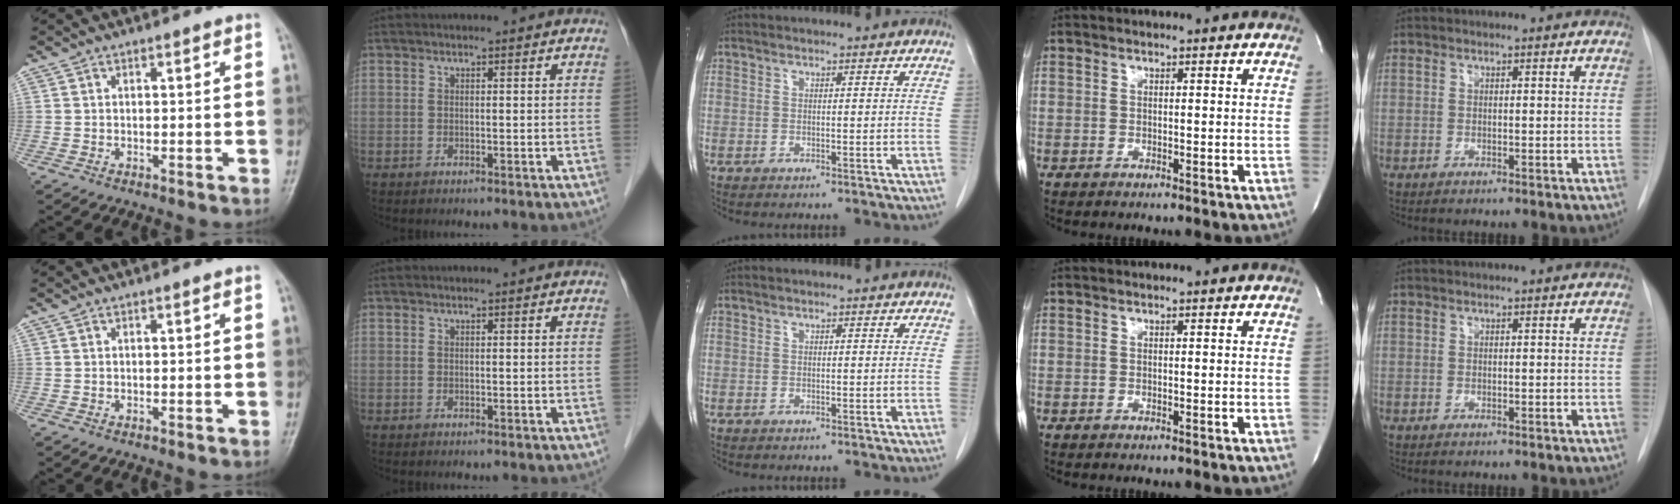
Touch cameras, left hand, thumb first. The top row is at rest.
{}